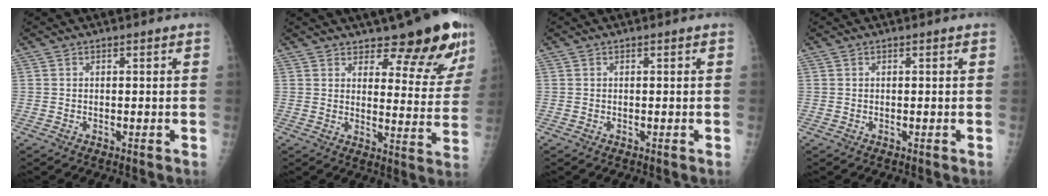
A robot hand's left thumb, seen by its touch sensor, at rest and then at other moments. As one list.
[{"total": 14.1, "force": [10.2, 4.9, 8.5], "torque": [-0.056, -0.075, 0.130]}, {"total": 0.0}, {"total": 0.0}]